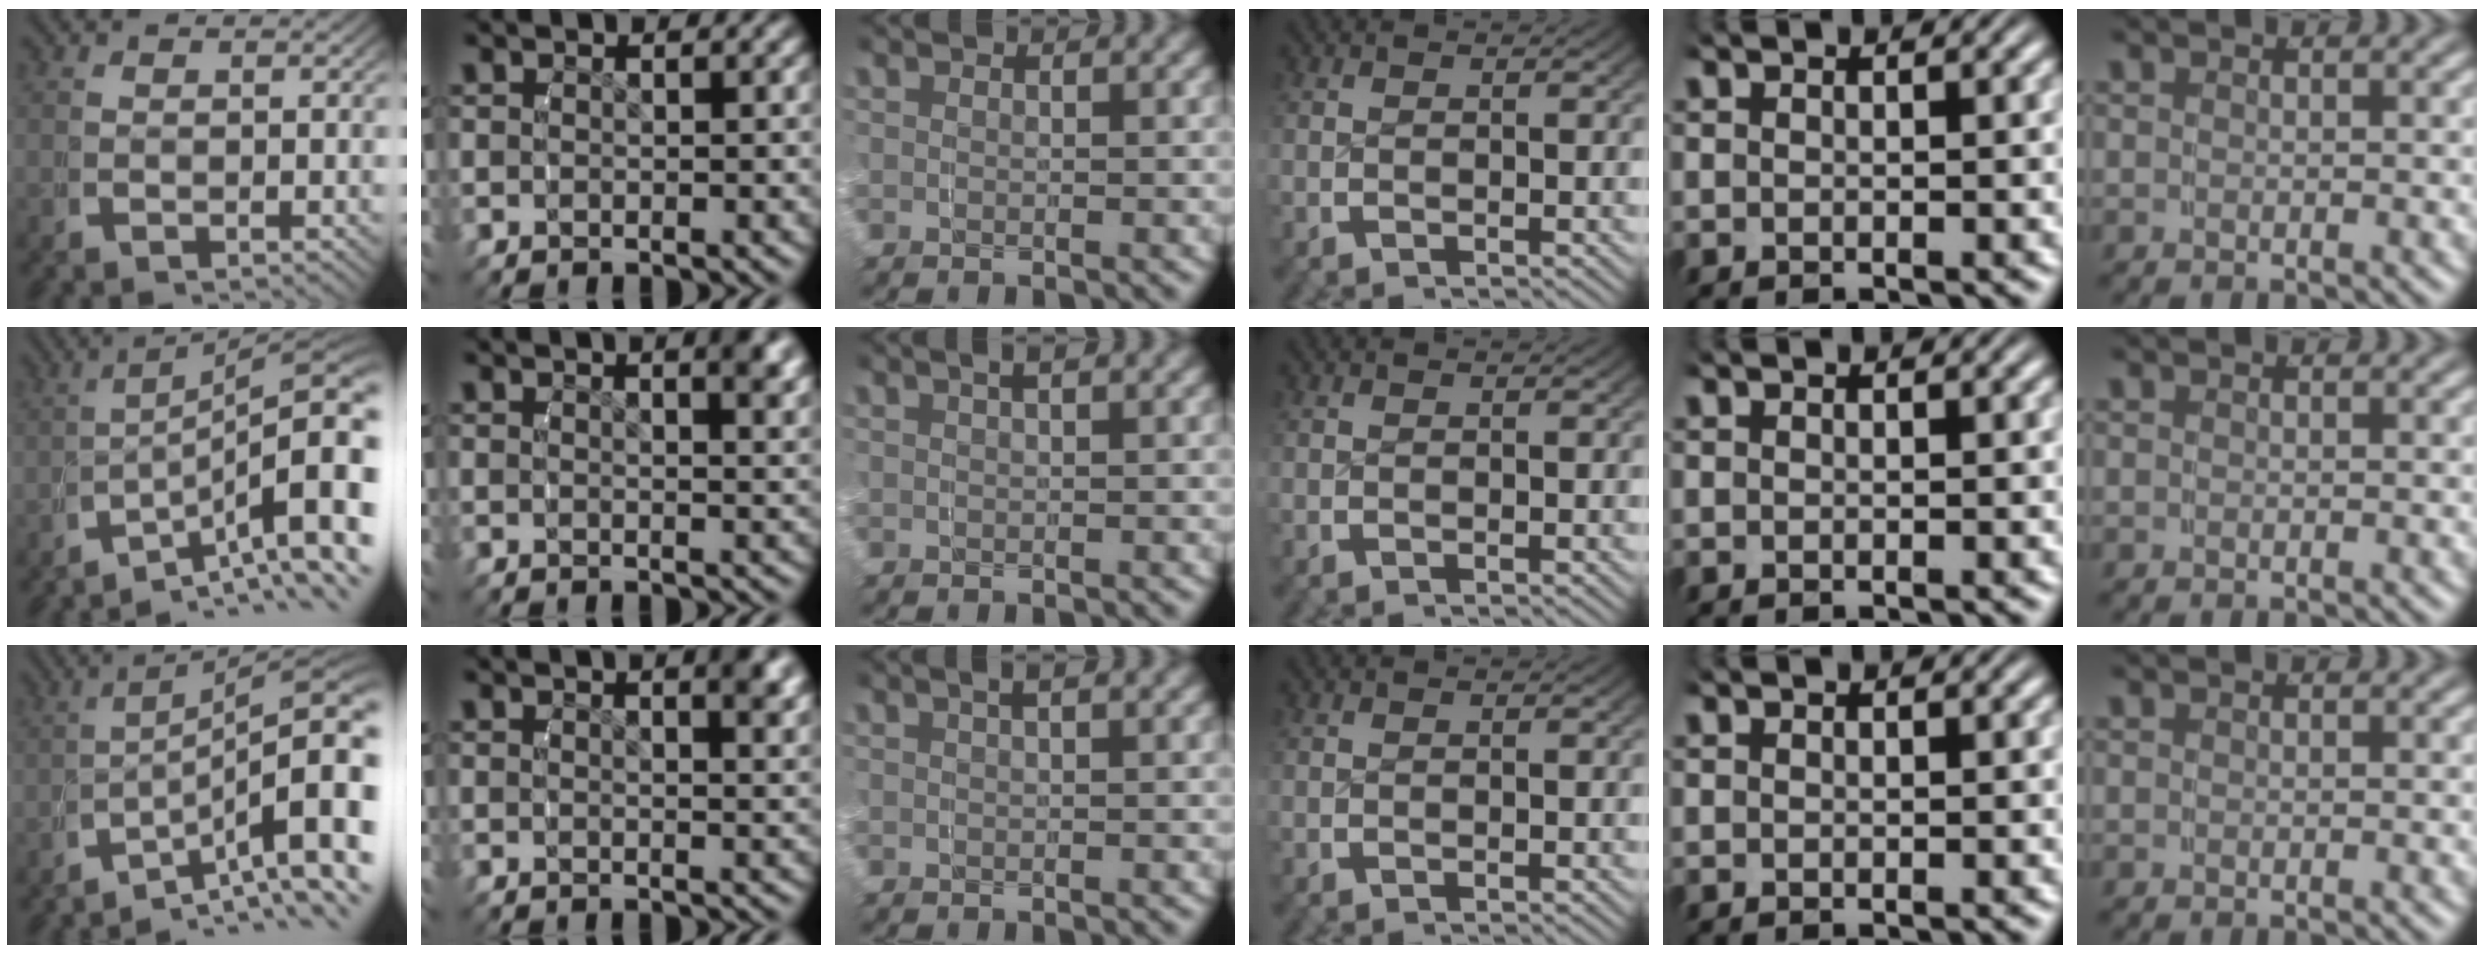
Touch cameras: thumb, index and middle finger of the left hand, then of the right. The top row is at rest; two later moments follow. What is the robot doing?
{"motion": "grasp_and_lifting", "object": "water bottle"}